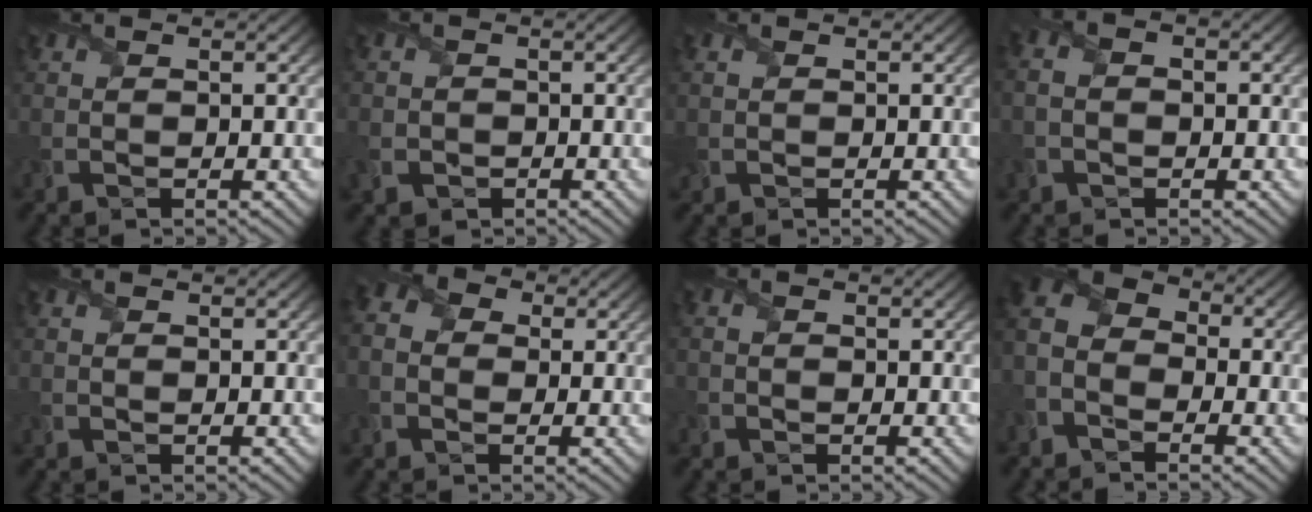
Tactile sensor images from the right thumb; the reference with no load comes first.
{"total": 3.4, "force": [-1.3, 2.9, 1.1], "torque": [-0.038, -0.013, -0.032]}
{"total": 1.4, "force": [0.3, 1.2, 0.4], "torque": [-0.024, -0.002, 0.009]}
{"total": 3.0, "force": [-0.3, 2.0, 2.2], "torque": [-0.041, 0.007, -0.011]}
{"total": 0.0}
{"total": 5.2, "force": [-0.4, 4.4, 2.7], "torque": [-0.081, 0.001, -0.015]}
{"total": 0.8, "force": [-0.6, 0.4, 0.1], "torque": [-0.002, -0.003, -0.012]}
{"total": 6.8, "force": [-3.5, 4.6, 3.5], "torque": [-0.085, -0.007, -0.076]}